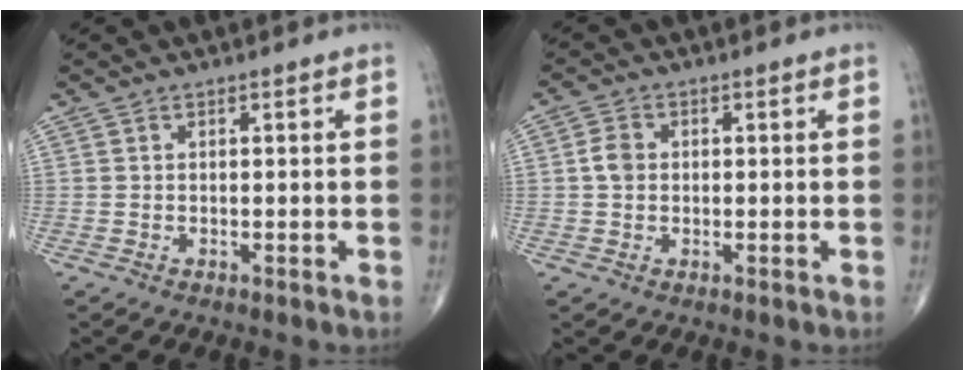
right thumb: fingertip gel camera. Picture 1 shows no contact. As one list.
[{"total": 3.1, "force": [0.2, 2.5, 1.9], "torque": [-0.033, 0.005, -0.001]}]